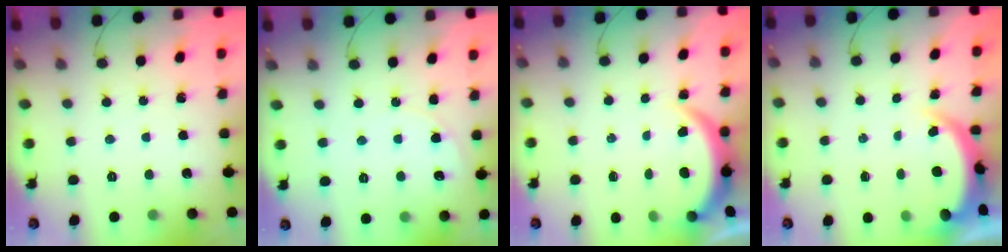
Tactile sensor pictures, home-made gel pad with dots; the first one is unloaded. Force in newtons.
{"total": 6.7, "press": 6.7, "slide": 0.4}
{"total": 3.8, "press": 3.8, "slide": 0.2}
{"total": 4.6, "press": 4.6, "slide": 0.3}